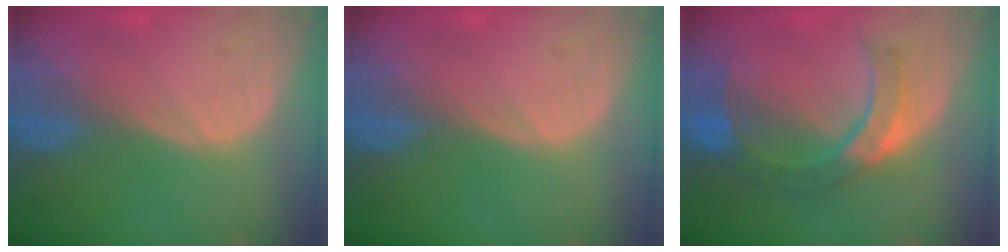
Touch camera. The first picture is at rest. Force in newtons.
{"total": 0.0}
{"total": 7.7, "press": 7.6, "slide": 1.2}